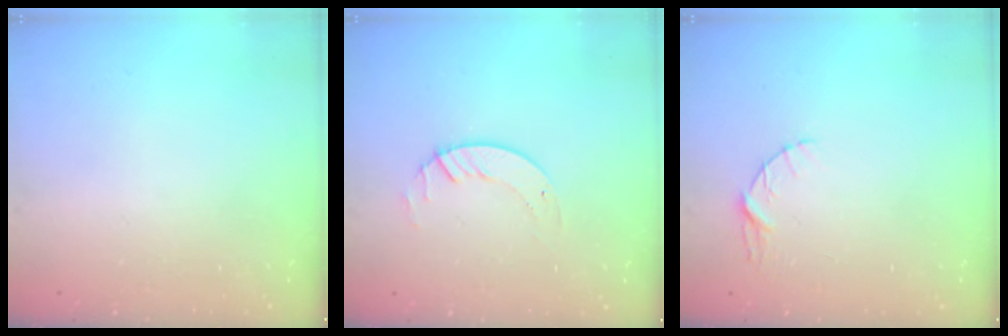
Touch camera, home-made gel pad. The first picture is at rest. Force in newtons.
{"total": 2.6, "press": 2.6, "slide": 0.3}
{"total": 3.4, "press": 3.3, "slide": 0.5}